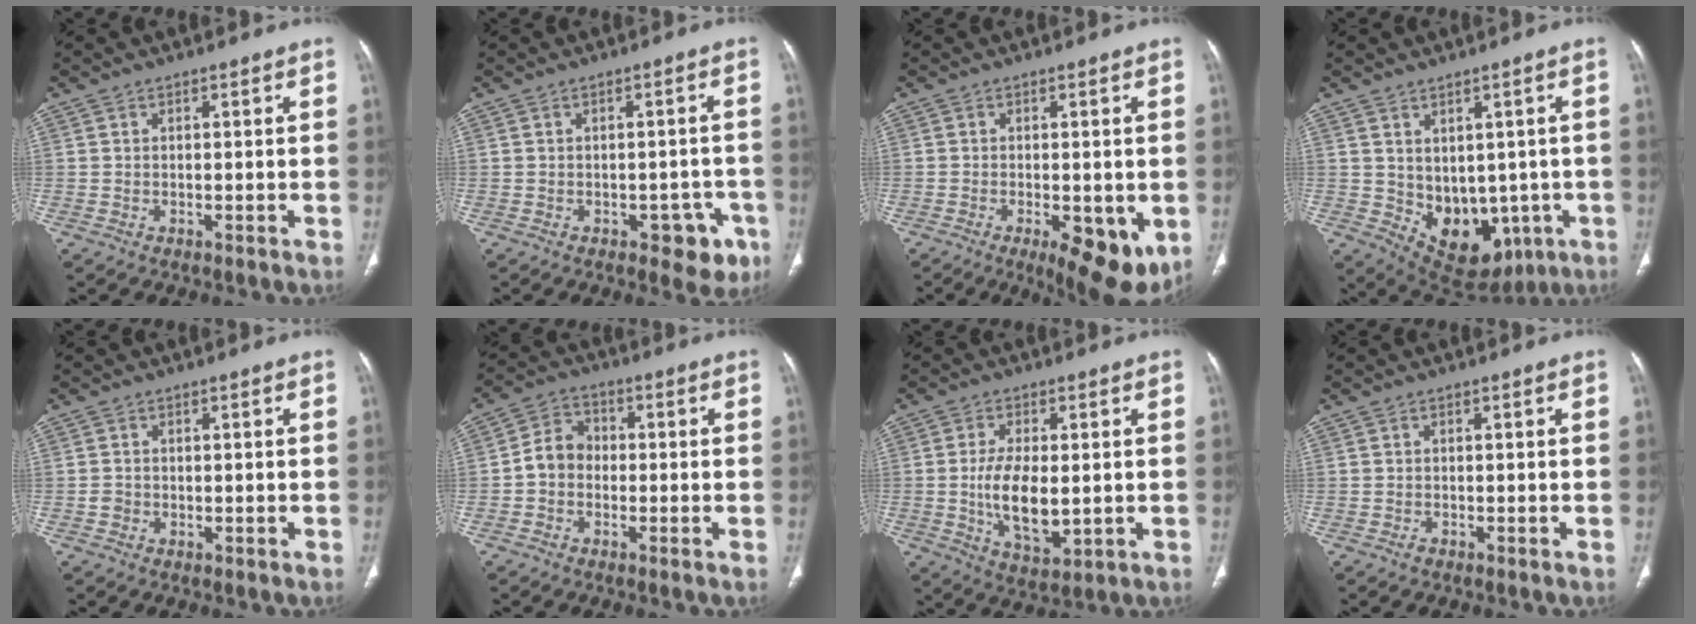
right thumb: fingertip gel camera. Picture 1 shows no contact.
{"total": 6.5, "force": [-3.2, 3.8, 4.3], "torque": [-0.017, 0.015, -0.034]}
{"total": 11.1, "force": [-3.6, 4.4, 9.6], "torque": [-0.121, -0.017, -0.042]}
{"total": 12.5, "force": [-2.3, 9.1, 8.3], "torque": [-0.081, 0.004, 0.002]}
{"total": 1.3, "force": [-0.2, 1.2, 0.4], "torque": [-0.004, 0.003, -0.004]}
{"total": 5.9, "force": [-1.0, 4.9, 3.1], "torque": [-0.038, 0.022, -0.031]}
{"total": 10.1, "force": [-0.6, 4.9, 8.9], "torque": [-0.154, -0.016, -0.002]}
{"total": 0.7, "force": [-0.5, 0.5, 0.3], "torque": [-0.006, 0.000, -0.010]}